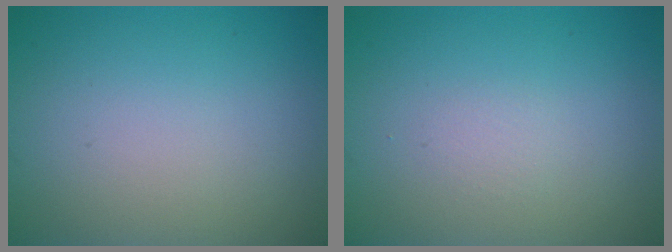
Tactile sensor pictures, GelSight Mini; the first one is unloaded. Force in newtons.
{"total": 0.0}